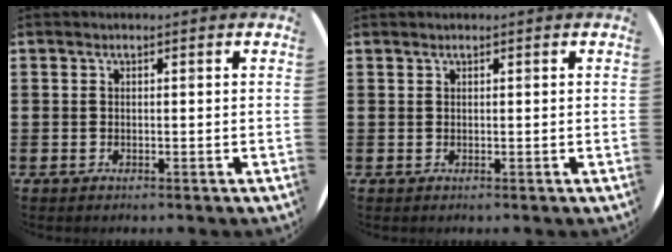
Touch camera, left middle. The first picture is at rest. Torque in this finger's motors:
{"motor_torque": [0.20, -0.12, 0.00, 0.01]}